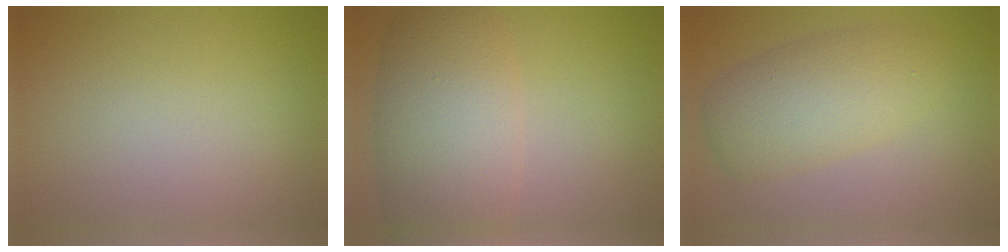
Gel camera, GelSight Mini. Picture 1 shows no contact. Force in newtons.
{"total": 7.6, "press": 7.6, "slide": 0.2}
{"total": 5.1, "press": 5.1, "slide": 0.0}